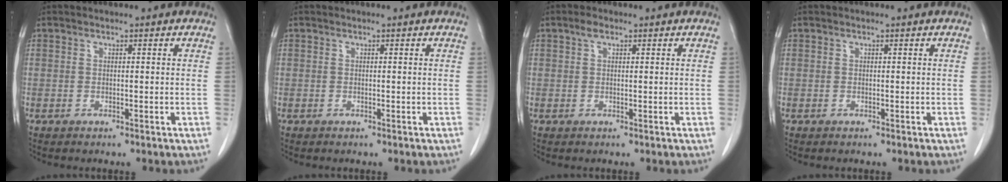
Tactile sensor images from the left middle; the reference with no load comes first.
{"total": 0.0}
{"total": 1.3, "force": [0.8, 0.6, 0.9], "torque": [-0.018, 0.009, 0.013]}
{"total": 0.0}